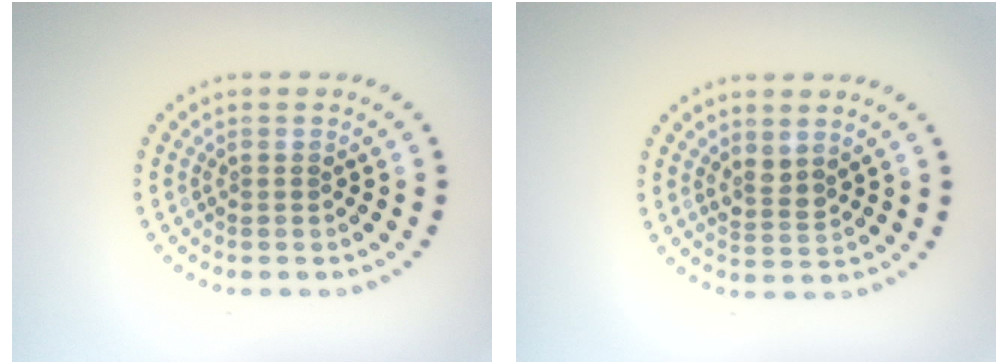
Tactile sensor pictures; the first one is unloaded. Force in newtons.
{"total": 1.6, "press": 1.3, "slide": 1.0}